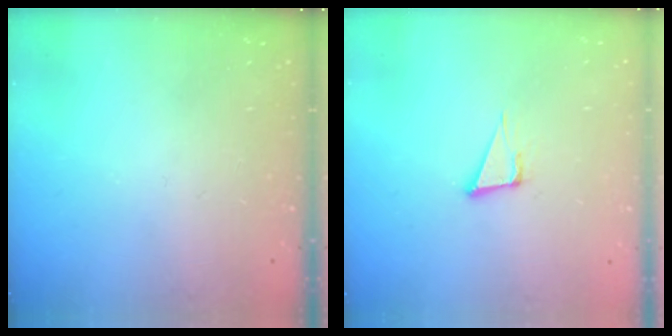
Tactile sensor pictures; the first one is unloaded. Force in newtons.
{"total": 5.1, "press": 4.3, "slide": 2.8}